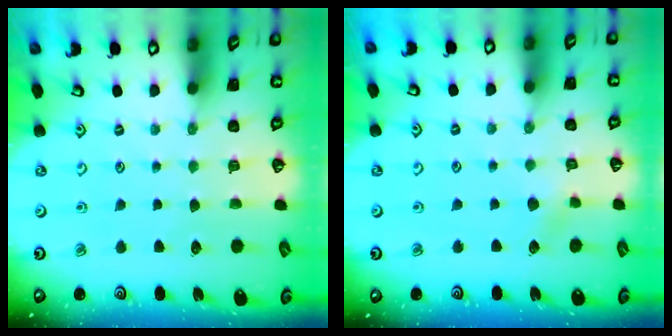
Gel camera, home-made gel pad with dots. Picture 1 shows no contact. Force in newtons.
{"total": 3.9, "press": 3.7, "slide": 0.9}